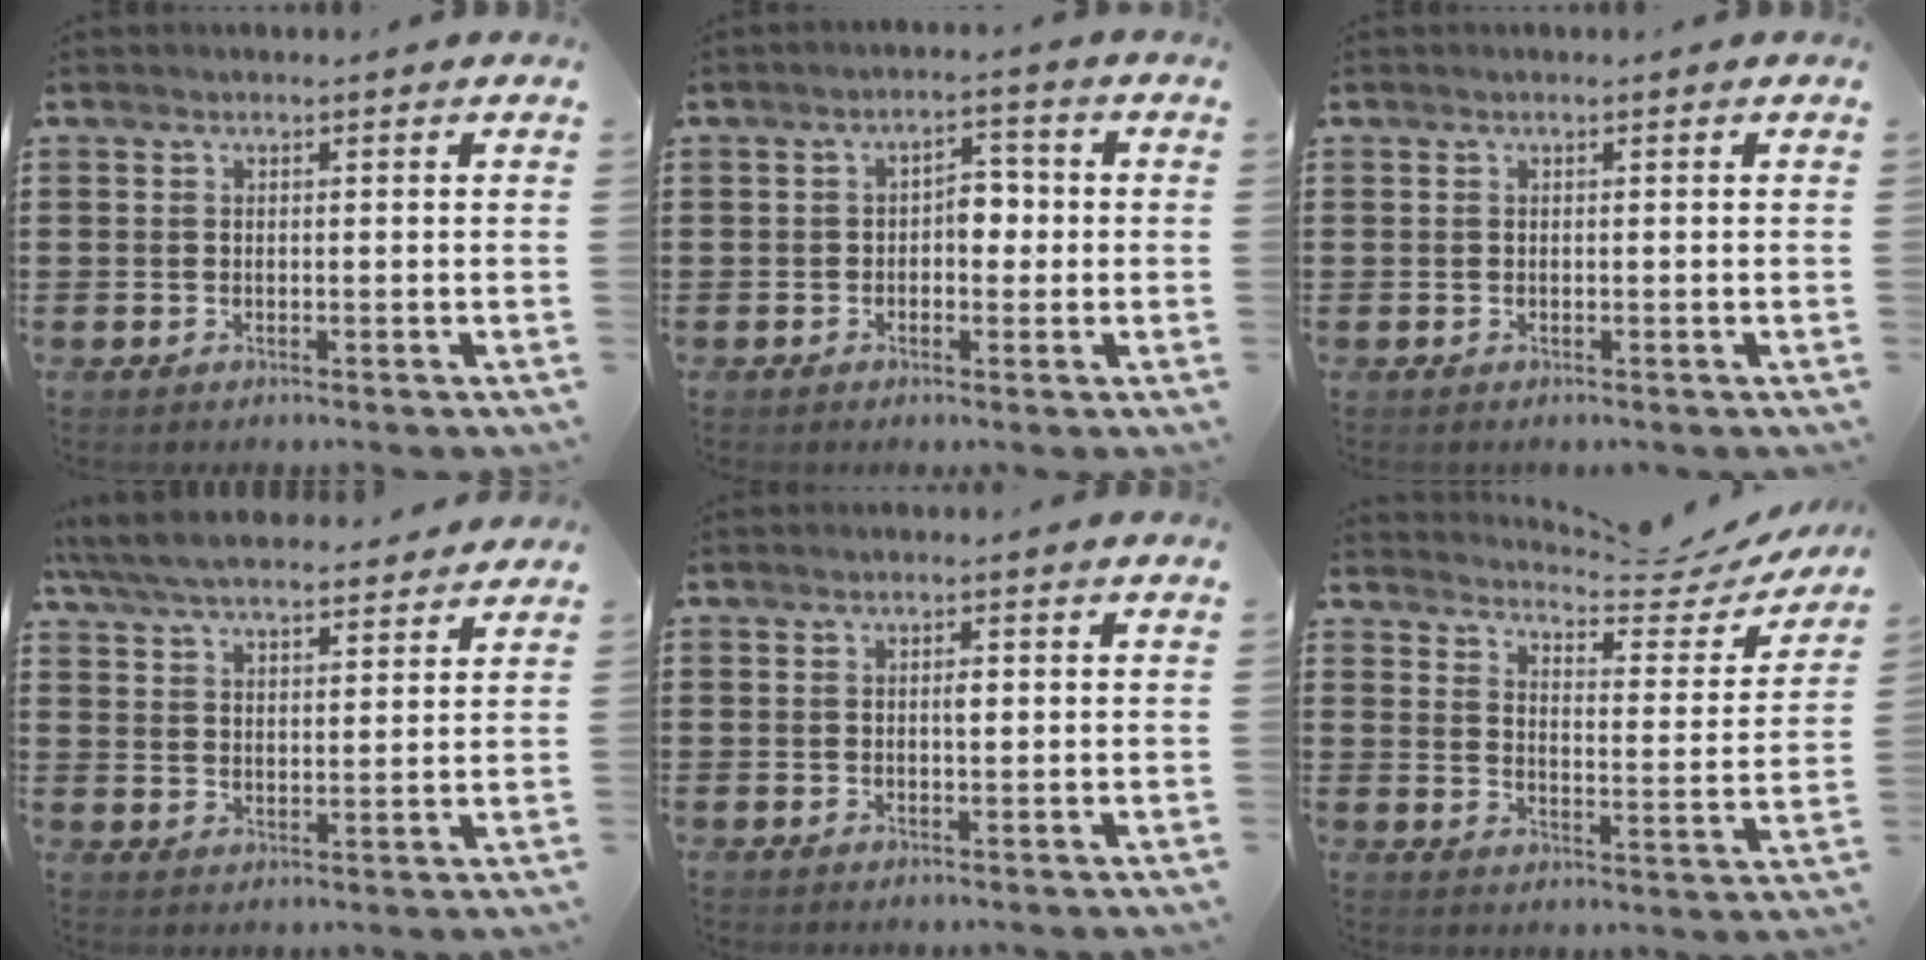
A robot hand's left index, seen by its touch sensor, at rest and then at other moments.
{"total": 3.7, "force": [-0.3, 2.3, 2.9], "torque": [-0.045, 0.005, -0.015]}
{"total": 0.0}
{"total": 6.1, "force": [5.7, 1.0, 1.9], "torque": [-0.059, -0.024, 0.102]}
{"total": 1.2, "force": [0.2, 0.3, 1.1], "torque": [-0.021, 0.000, 0.003]}
{"total": 4.6, "force": [4.4, 0.2, 1.4], "torque": [-0.044, -0.037, 0.069]}